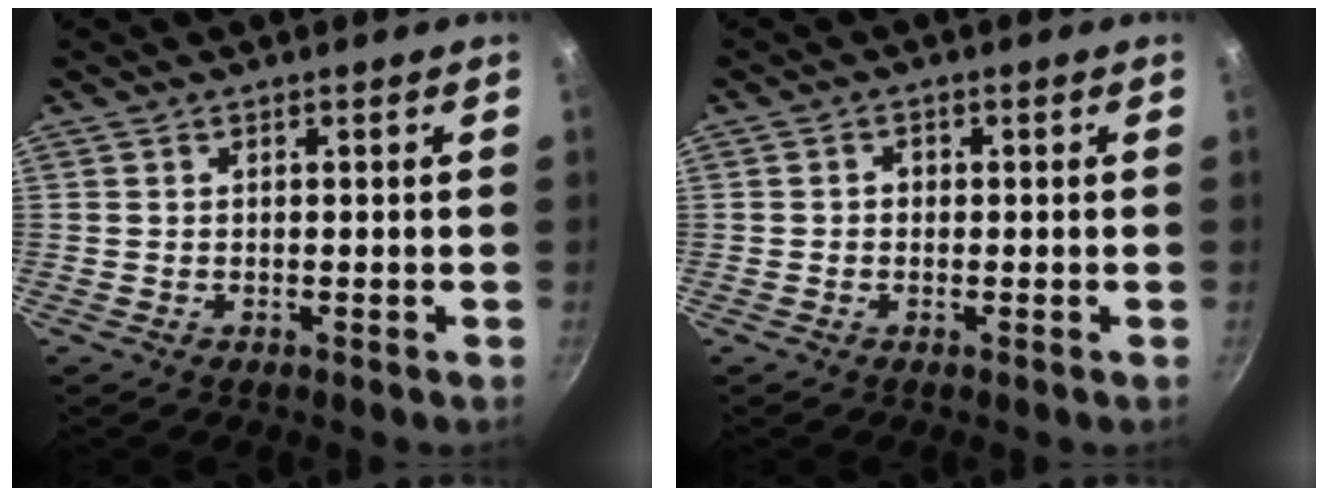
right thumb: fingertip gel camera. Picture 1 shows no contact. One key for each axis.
{"total": 1.2, "fx": -0.1, "fy": 1.0, "fz": 0.6, "tx": -0.007, "ty": 0.005, "tz": -0.004}